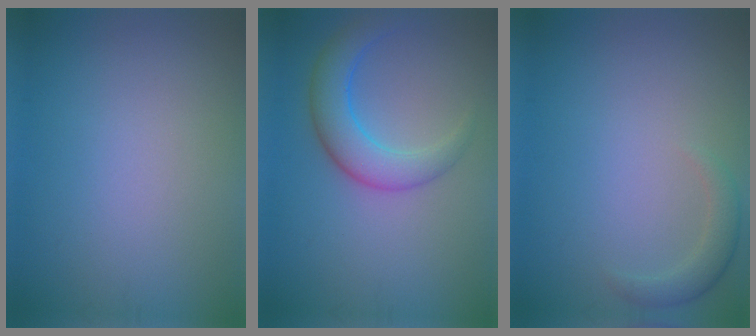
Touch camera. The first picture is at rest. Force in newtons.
{"total": 4.6, "press": 4.6, "slide": 0.2}
{"total": 1.9, "press": 1.9, "slide": 0.3}